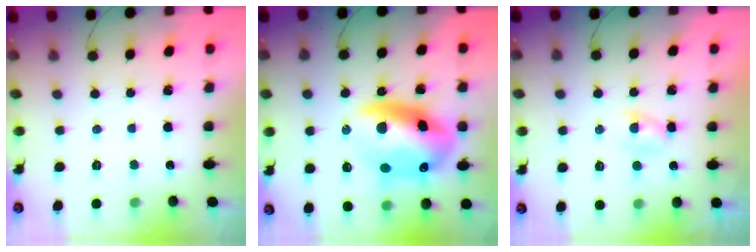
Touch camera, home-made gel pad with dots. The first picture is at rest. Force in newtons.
{"total": 18.6, "press": 18.1, "slide": 4.4}
{"total": 1.4, "press": 1.3, "slide": 0.7}